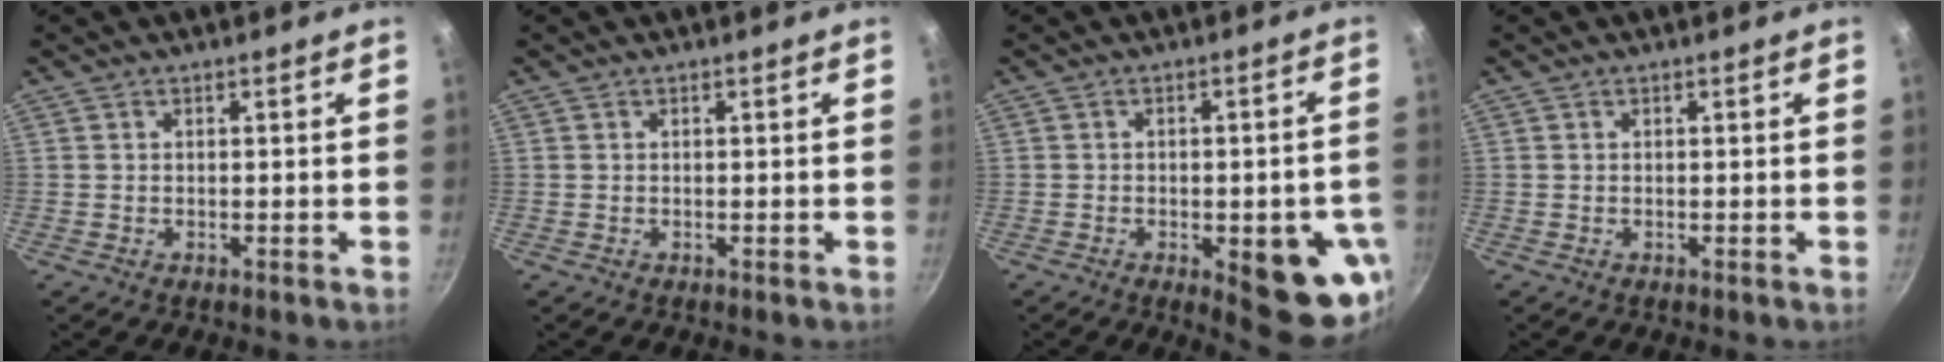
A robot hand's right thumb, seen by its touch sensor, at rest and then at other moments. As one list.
[{"total": 0.0}, {"total": 14.3, "force": [-4.6, 5.4, 12.4], "torque": [-0.108, 0.008, -0.054]}, {"total": 0.0}]